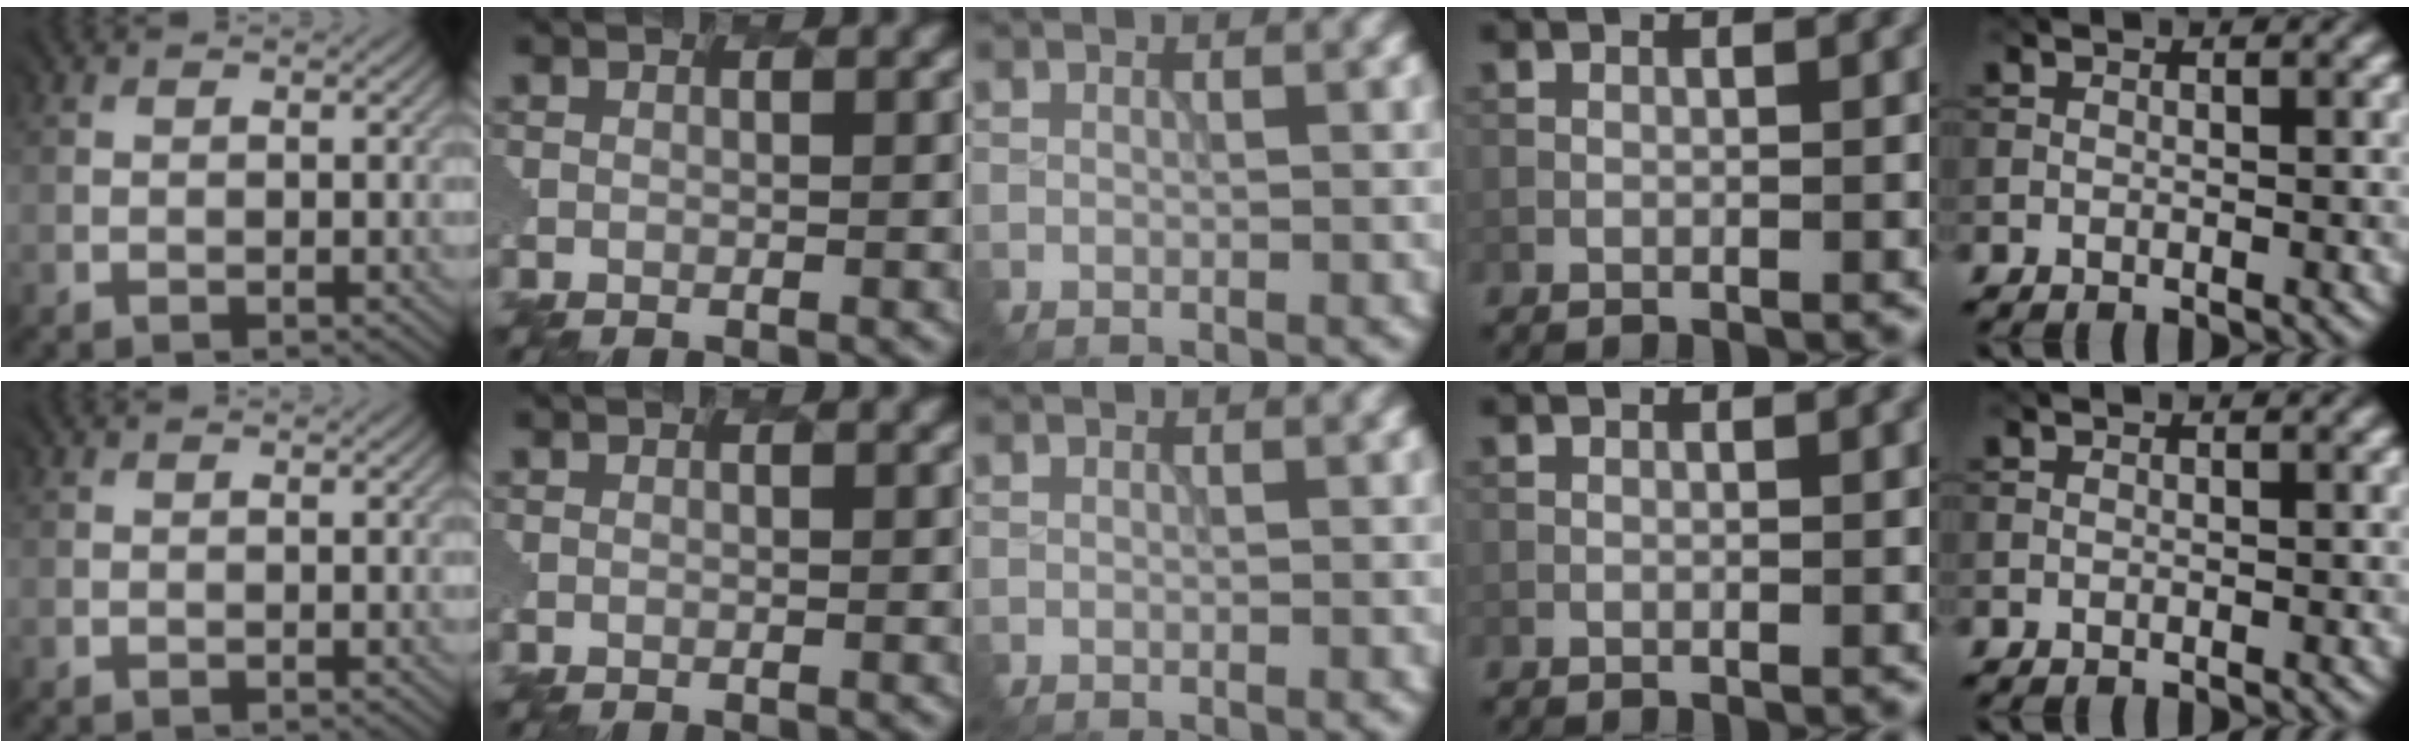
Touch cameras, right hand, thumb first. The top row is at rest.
{}